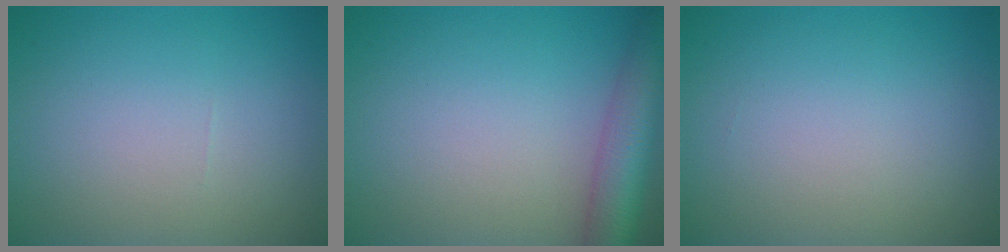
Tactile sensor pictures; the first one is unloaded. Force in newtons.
{"total": 6.1, "press": 6.1, "slide": 0.3}
{"total": 0.0}